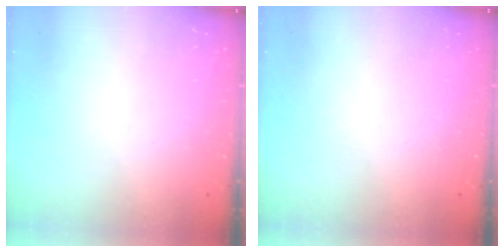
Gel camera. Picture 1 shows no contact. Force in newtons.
{"total": 0.0}